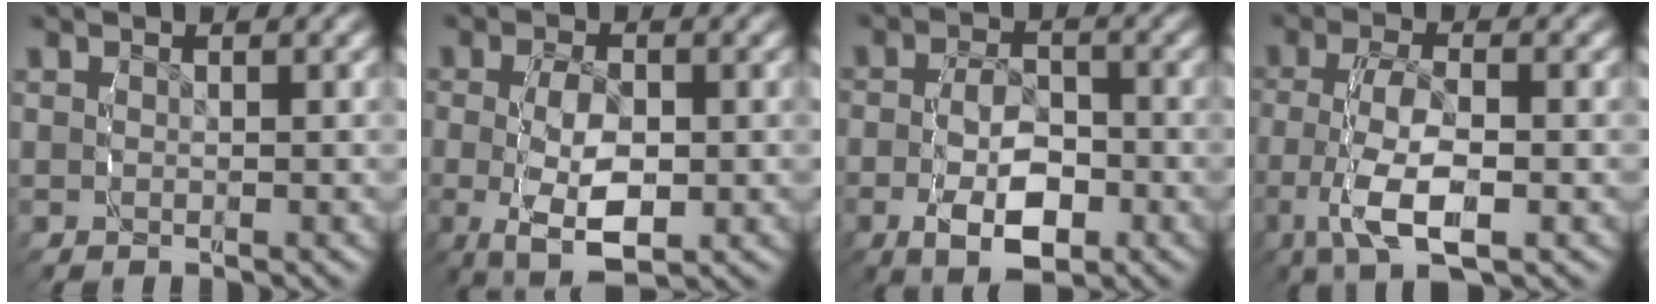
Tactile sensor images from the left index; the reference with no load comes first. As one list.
[{"total": 7.2, "force": [-2.9, 4.4, 4.9], "torque": [-0.117, -0.037, -0.034]}, {"total": 6.9, "force": [-3.0, 4.1, 4.6], "torque": [-0.091, -0.017, -0.049]}, {"total": 6.6, "force": [-2.3, 3.6, 5.1], "torque": [-0.127, -0.018, -0.033]}]